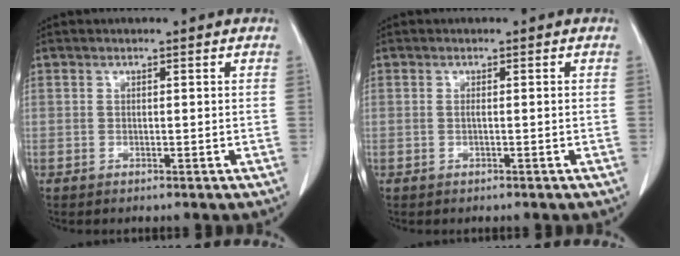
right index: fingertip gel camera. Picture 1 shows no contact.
{"total": 0.7, "force": [-0.1, 0.0, 0.7], "torque": [-0.014, -0.001, 0.001]}